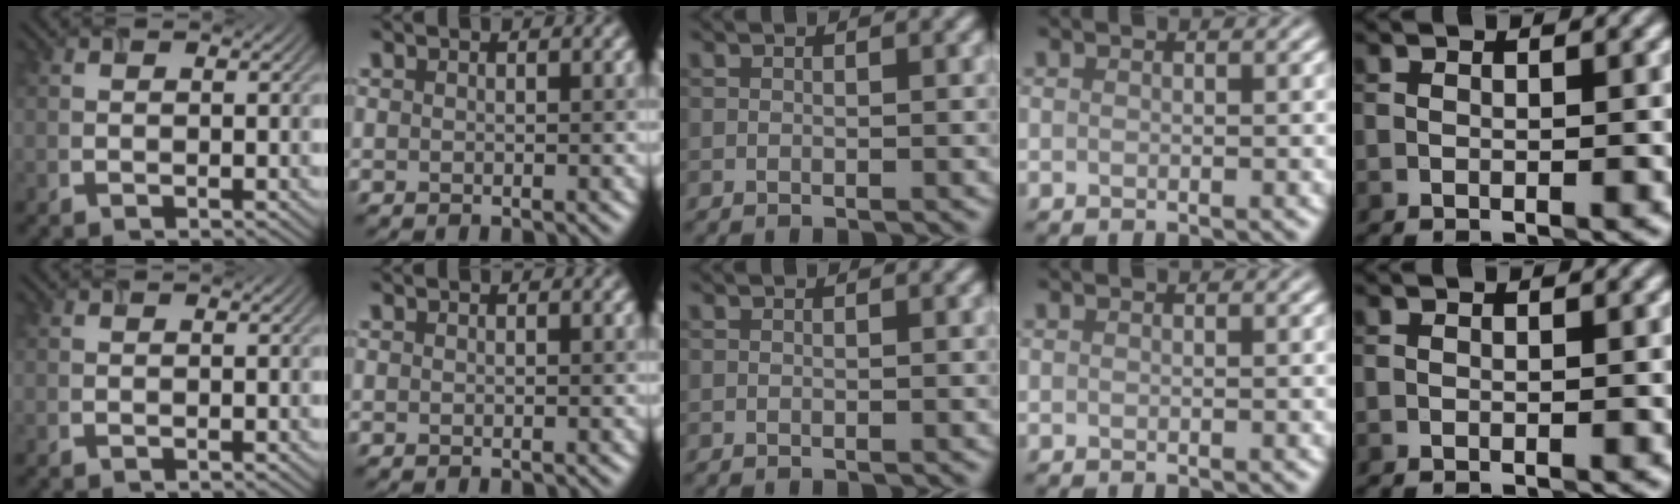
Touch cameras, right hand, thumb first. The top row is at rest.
{}